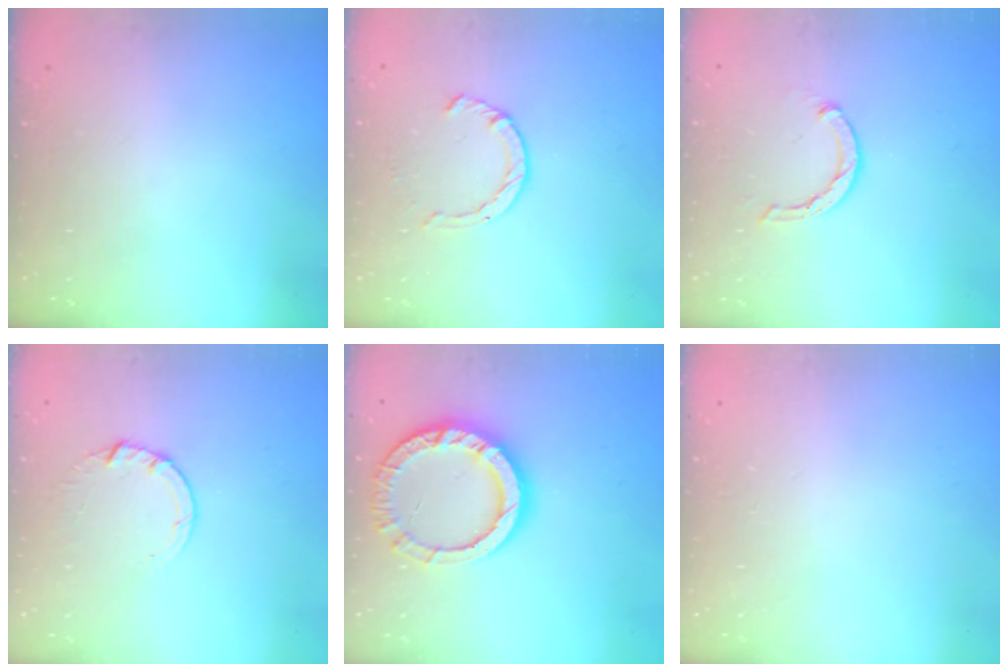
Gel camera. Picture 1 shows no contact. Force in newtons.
{"total": 2.4, "press": 2.4, "slide": 0.2}
{"total": 3.6, "press": 3.5, "slide": 0.5}
{"total": 3.7, "press": 3.7, "slide": 0.5}
{"total": 14.0, "press": 14.0, "slide": 1.2}
{"total": 2.4, "press": 2.4, "slide": 0.2}